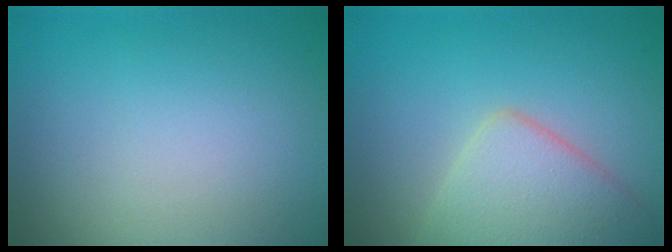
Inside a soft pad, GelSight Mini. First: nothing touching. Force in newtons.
{"total": 5.2, "press": 5.2, "slide": 0.3}